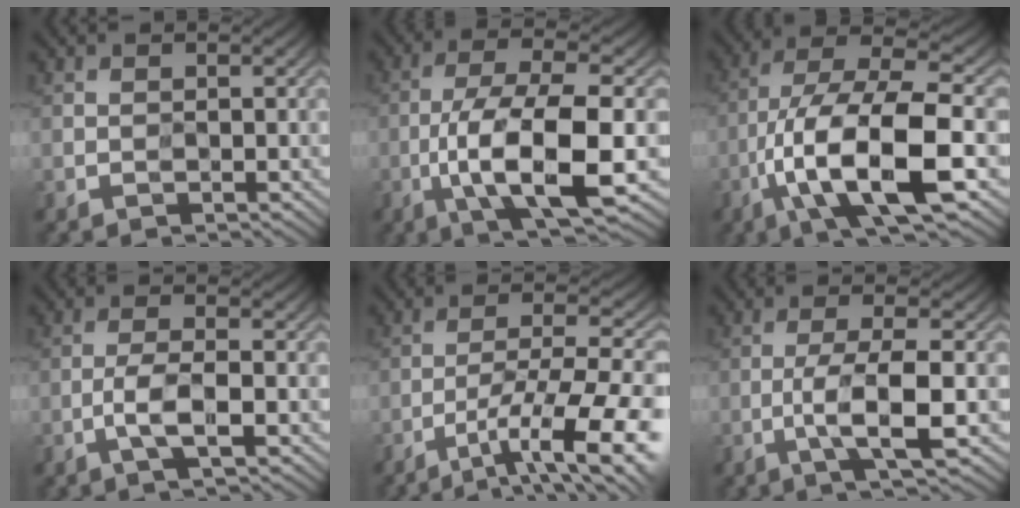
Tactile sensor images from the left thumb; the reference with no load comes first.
{"total": 11.0, "force": [-3.2, 3.3, 10.0], "torque": [-0.178, -0.002, -0.061]}
{"total": 13.9, "force": [-5.2, 4.7, 12.0], "torque": [-0.228, -0.006, -0.094]}
{"total": 3.5, "force": [-1.7, 0.9, 2.9], "torque": [-0.060, 0.000, -0.035]}
{"total": 11.2, "force": [-6.1, 2.5, 9.1], "torque": [-0.150, -0.004, -0.096]}
{"total": 5.6, "force": [-1.8, 1.0, 5.3], "torque": [-0.093, 0.004, -0.036]}